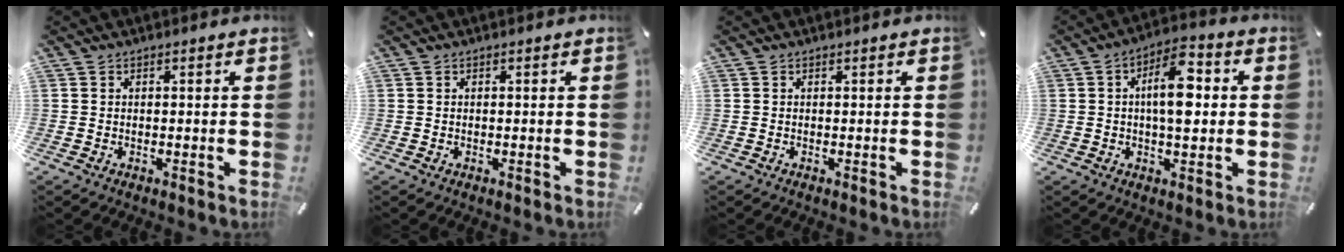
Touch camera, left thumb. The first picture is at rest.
{"total": 0.0}
{"total": 0.0}
{"total": 11.3, "force": [1.3, 5.2, 10.0], "torque": [-0.164, -0.002, 0.018]}